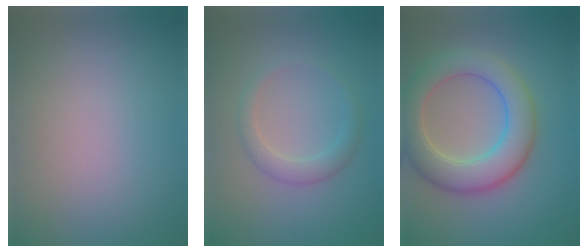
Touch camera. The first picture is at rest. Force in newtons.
{"total": 2.1, "press": 2.1, "slide": 0.1}
{"total": 7.1, "press": 7.1, "slide": 0.3}